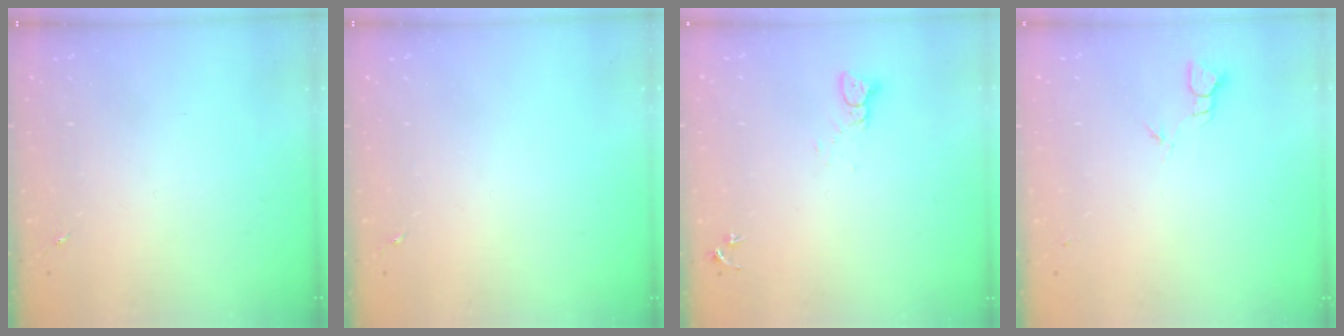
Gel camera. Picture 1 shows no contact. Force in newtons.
{"total": 0.0}
{"total": 2.4, "press": 2.4, "slide": 0.2}
{"total": 2.0, "press": 2.0, "slide": 0.1}